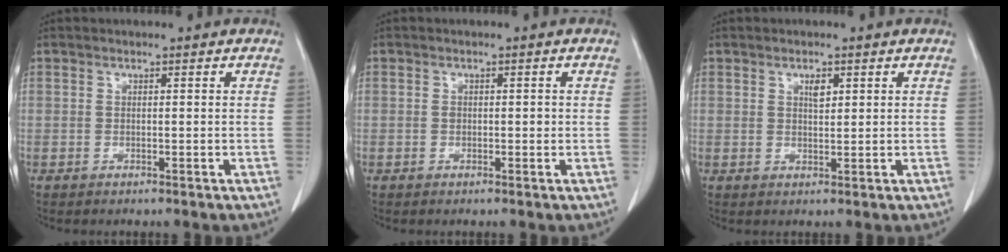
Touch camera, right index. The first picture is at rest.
{"total": 1.1, "force": [0.0, 0.7, 0.8], "torque": [-0.012, 0.003, 0.003]}
{"total": 1.8, "force": [0.9, 0.7, 1.4], "torque": [-0.024, -0.002, 0.015]}